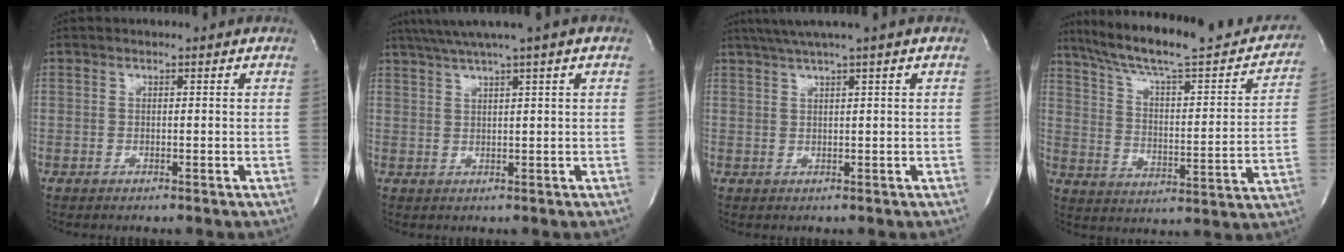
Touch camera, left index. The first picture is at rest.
{"total": 6.4, "force": [4.4, -1.2, 4.6], "torque": [-0.079, 0.026, 0.074]}
{"total": 5.2, "force": [3.5, -1.2, 3.7], "torque": [-0.067, 0.021, 0.064]}
{"total": 26.4, "force": [22.2, 4.2, 13.6], "torque": [-0.210, -0.013, 0.302]}